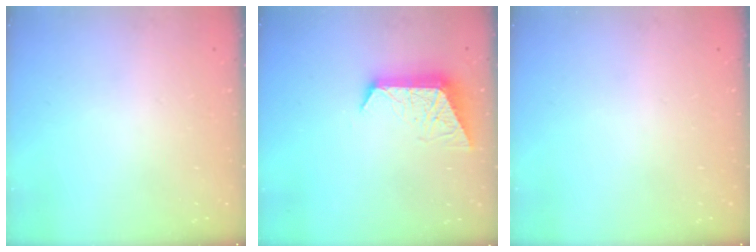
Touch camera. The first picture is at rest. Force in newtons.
{"total": 11.7, "press": 11.7, "slide": 0.9}
{"total": 0.0}